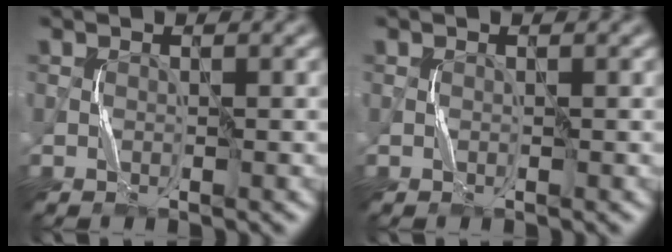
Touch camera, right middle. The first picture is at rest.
{"total": 0.0}